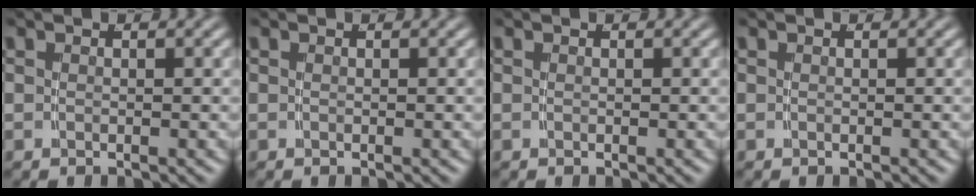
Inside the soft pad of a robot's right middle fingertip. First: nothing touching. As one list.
[{"total": 0.0}, {"total": 0.0}, {"total": 0.0}]